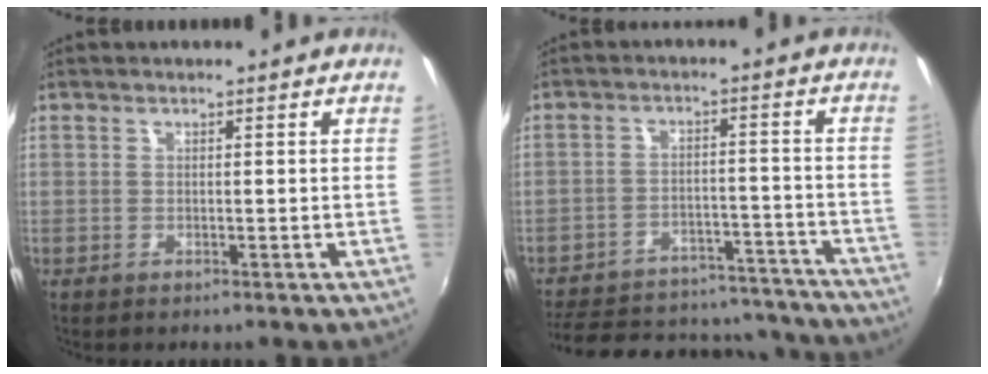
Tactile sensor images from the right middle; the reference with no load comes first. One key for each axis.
{"total": 22.8, "fx": -19.3, "fy": 9.3, "fz": 7.8, "tx": -0.168, "ty": 0.041, "tz": -0.232}